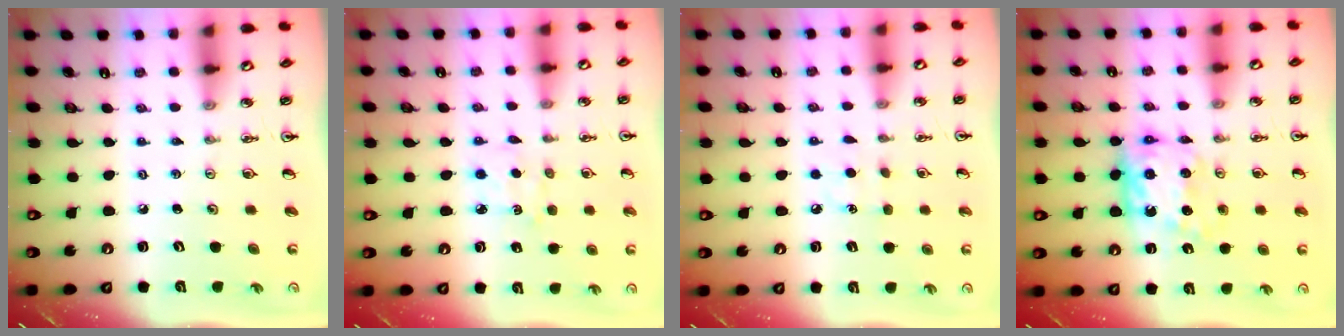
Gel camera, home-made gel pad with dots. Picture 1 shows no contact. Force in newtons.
{"total": 5.4, "press": 5.4, "slide": 0.6}
{"total": 5.2, "press": 5.2, "slide": 0.3}
{"total": 11.6, "press": 11.6, "slide": 0.5}